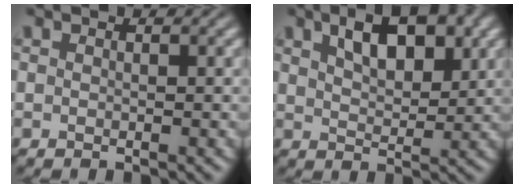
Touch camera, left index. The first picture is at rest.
{"total": 5.5, "force": [2.7, 2.6, 4.1], "torque": [-0.067, 0.005, 0.045]}